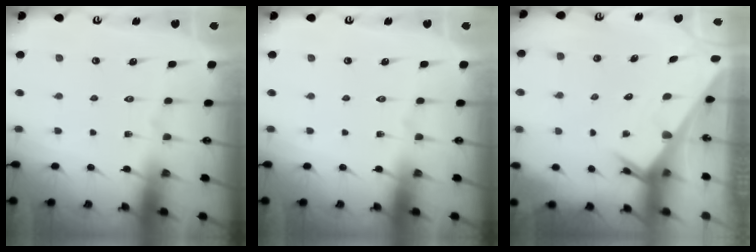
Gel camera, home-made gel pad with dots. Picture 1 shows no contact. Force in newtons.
{"total": 0.0}
{"total": 3.3, "press": 3.3, "slide": 0.3}